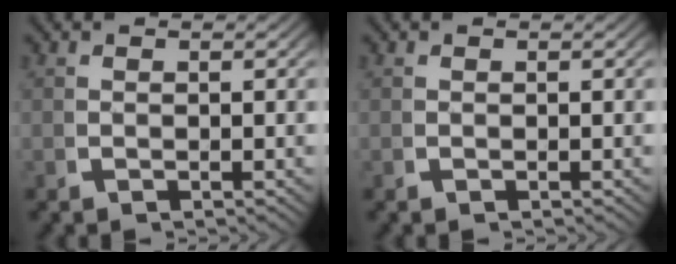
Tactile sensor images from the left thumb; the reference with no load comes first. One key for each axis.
{"total": 0.0}